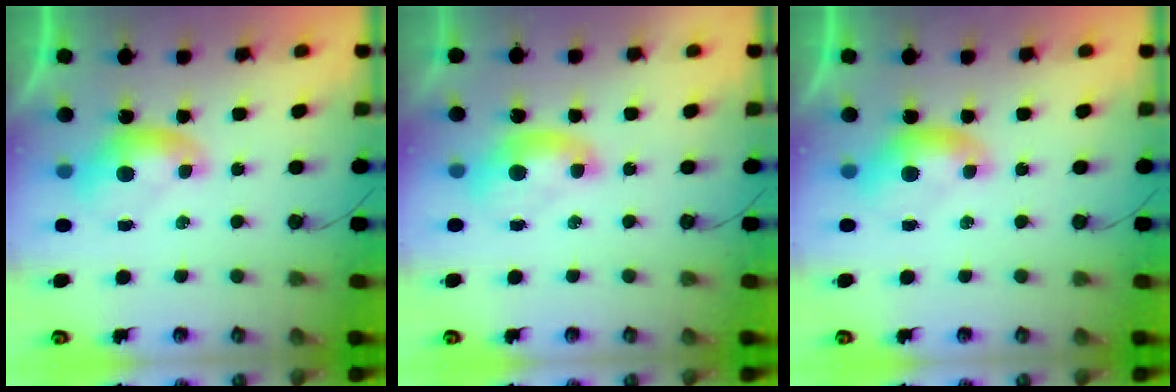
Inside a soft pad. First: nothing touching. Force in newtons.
{"total": 1.2, "press": 1.2, "slide": 0.3}
{"total": 0.0}